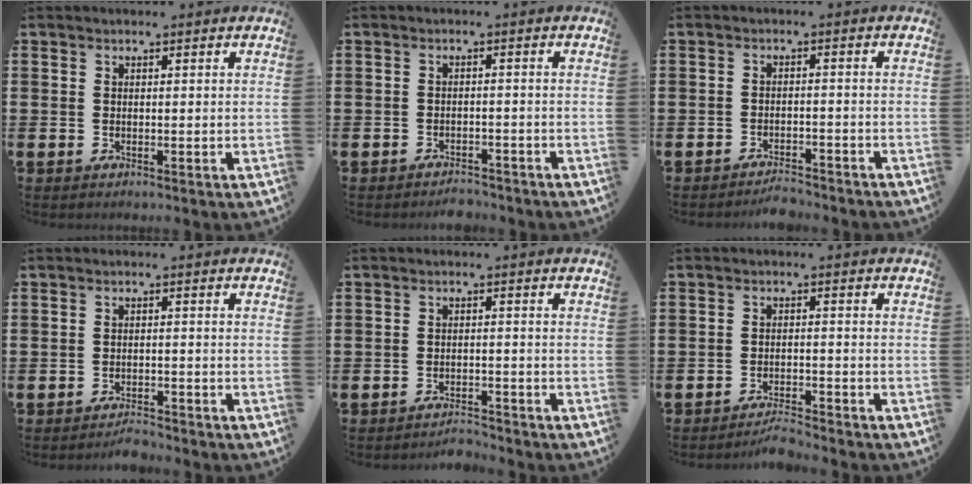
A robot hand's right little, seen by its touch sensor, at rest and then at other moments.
{"total": 1.9, "force": [-1.8, 0.2, -0.2], "torque": [-0.003, 0.005, -0.041]}
{"total": 2.3, "force": [-2.3, 0.1, 0.2], "torque": [-0.009, 0.005, -0.048]}
{"total": 1.8, "force": [-1.8, 0.1, 0.2], "torque": [-0.009, 0.004, -0.038]}
{"total": 2.3, "force": [-2.3, 0.0, 0.0], "torque": [-0.007, 0.003, -0.048]}
{"total": 2.6, "force": [-2.6, 0.0, 0.4], "torque": [-0.010, 0.006, -0.054]}